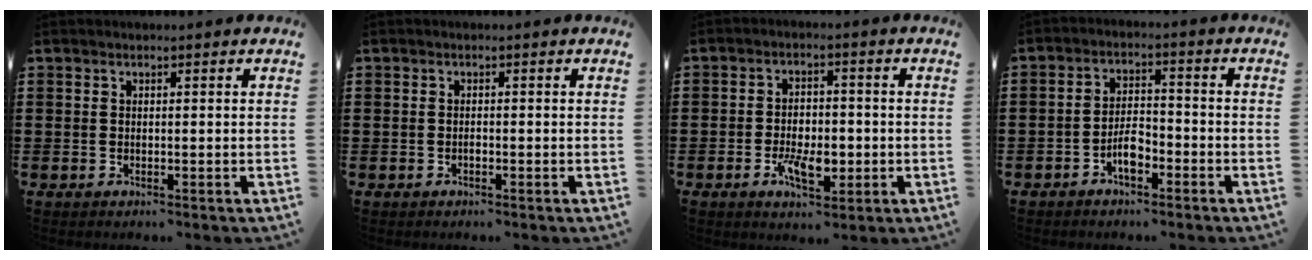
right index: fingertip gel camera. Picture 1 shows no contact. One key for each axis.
{"total": 0.6, "fx": -0.4, "fy": 0.3, "fz": 0.4, "tx": -0.010, "ty": -0.003, "tz": -0.007}
{"total": 5.9, "fx": -1.8, "fy": 3.0, "fz": 4.7, "tx": -0.083, "ty": 0.002, "tz": -0.034}
{"total": 4.3, "fx": -2.4, "fy": 1.9, "fz": 3.1, "tx": -0.066, "ty": 0.004, "tz": -0.050}